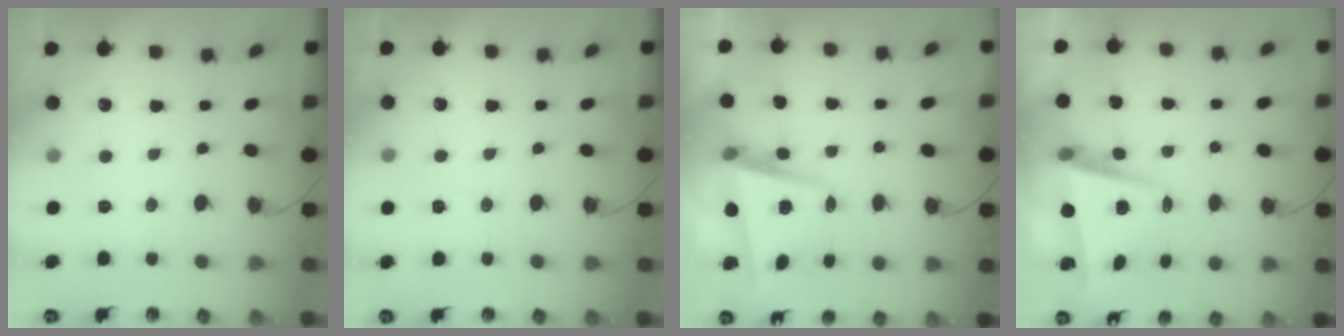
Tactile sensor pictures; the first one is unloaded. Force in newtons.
{"total": 5.4, "press": 3.2, "slide": 4.4}
{"total": 6.6, "press": 6.5, "slide": 1.4}
{"total": 7.3, "press": 7.1, "slide": 1.3}